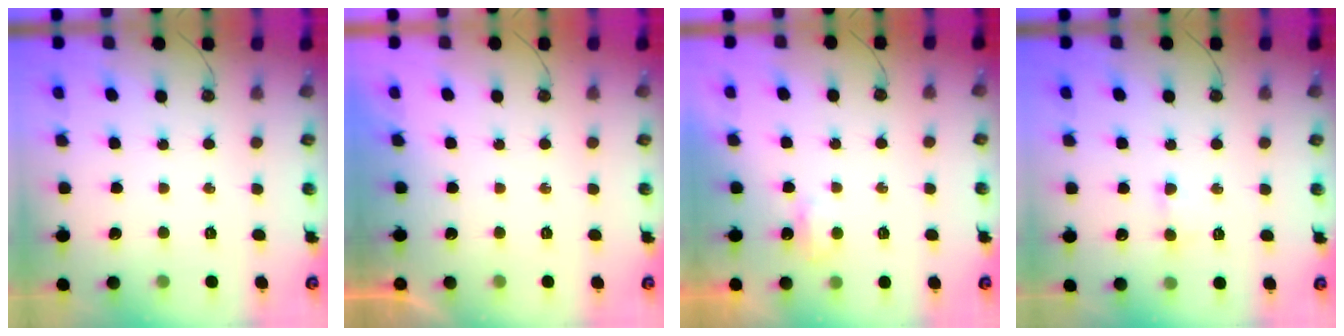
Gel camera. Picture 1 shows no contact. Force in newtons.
{"total": 0.0}
{"total": 2.9, "press": 2.8, "slide": 0.6}
{"total": 3.8, "press": 3.7, "slide": 0.7}